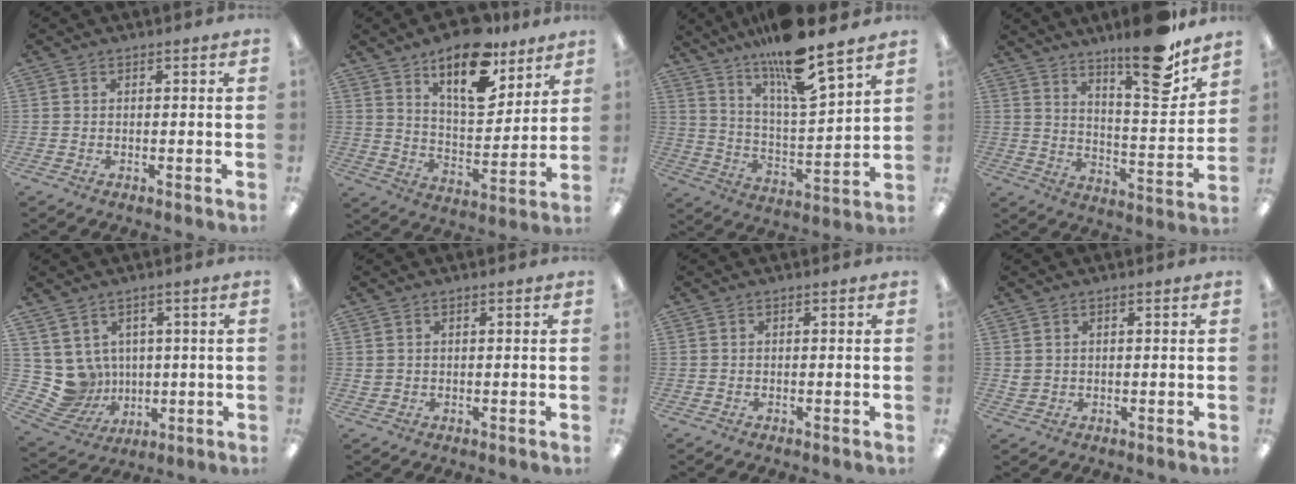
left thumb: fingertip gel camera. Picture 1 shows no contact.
{"total": 16.4, "force": [11.7, 6.9, 9.3], "torque": [-0.139, -0.069, 0.199]}
{"total": 14.9, "force": [12.4, 1.9, 8.0], "torque": [-0.146, -0.085, 0.206]}
{"total": 16.8, "force": [13.3, 3.6, 9.6], "torque": [-0.136, -0.100, 0.213]}
{"total": 8.3, "force": [2.0, 7.9, 1.5], "torque": [-0.080, -0.025, 0.050]}
{"total": 1.2, "force": [0.6, 0.9, 0.4], "torque": [-0.011, 0.003, 0.011]}
{"total": 0.0}
{"total": 1.9, "force": [1.0, 1.5, 0.7], "torque": [-0.016, 0.004, 0.018]}